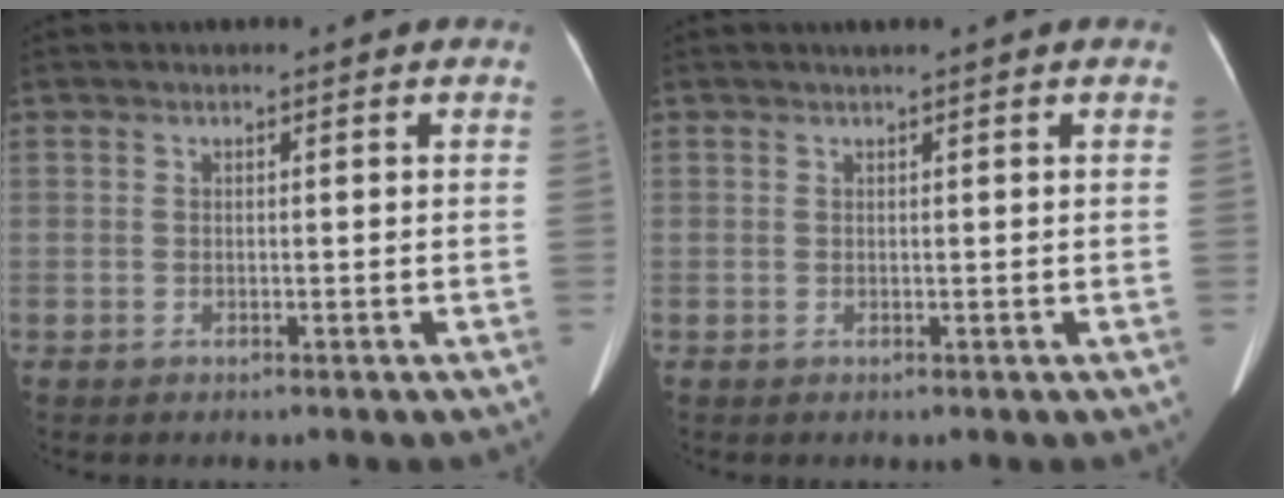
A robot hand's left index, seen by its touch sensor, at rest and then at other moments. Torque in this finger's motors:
{"motor_torque": [0.26, -0.36, -0.01, 0.00]}